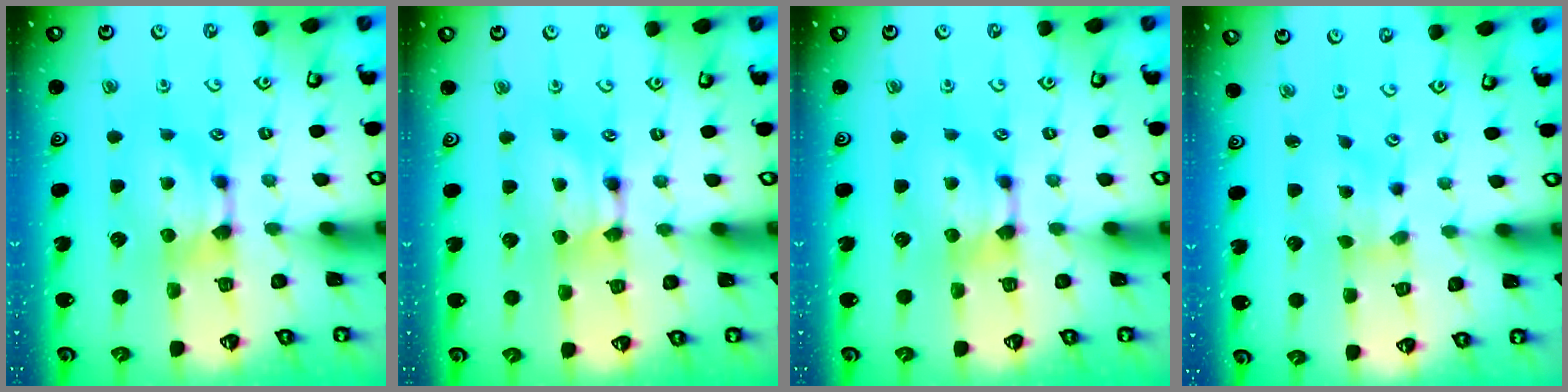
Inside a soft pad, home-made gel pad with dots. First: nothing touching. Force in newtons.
{"total": 1.6, "press": 1.6, "slide": 0.2}
{"total": 0.0}
{"total": 1.9, "press": 1.6, "slide": 0.9}